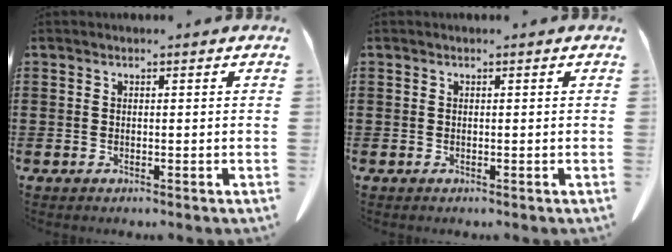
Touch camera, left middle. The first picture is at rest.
{"total": 0.0}